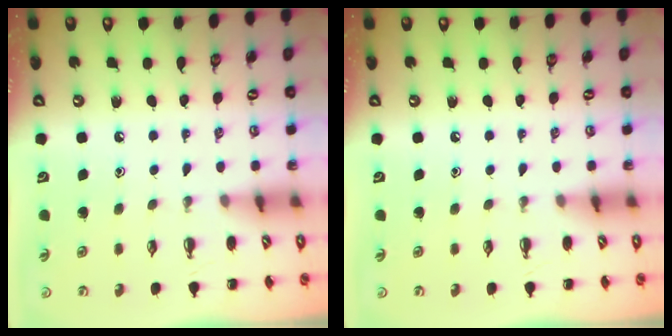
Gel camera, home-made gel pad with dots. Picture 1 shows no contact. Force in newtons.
{"total": 0.0}